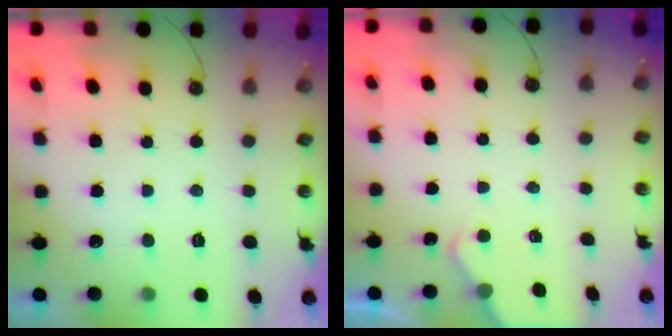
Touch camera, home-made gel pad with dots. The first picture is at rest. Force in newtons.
{"total": 3.3, "press": 3.3, "slide": 0.5}